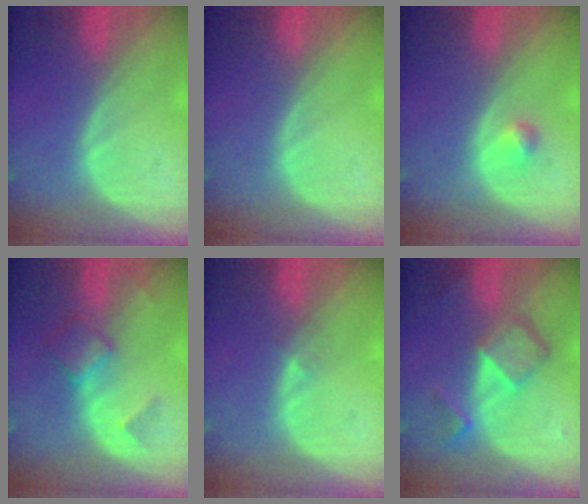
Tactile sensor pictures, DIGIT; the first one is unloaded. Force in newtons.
{"total": 0.0}
{"total": 1.7, "press": 1.7, "slide": 0.2}
{"total": 4.8, "press": 4.6, "slide": 1.4}
{"total": 1.2, "press": 0.9, "slide": 0.9}
{"total": 6.8, "press": 5.9, "slide": 3.5}